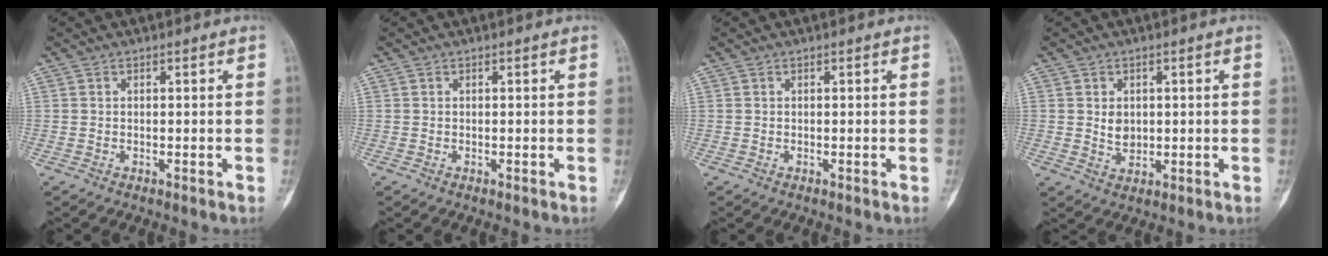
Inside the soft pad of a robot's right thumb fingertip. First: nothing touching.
{"total": 0.0}
{"total": 0.0}
{"total": 3.1, "force": [0.5, 2.4, 1.9], "torque": [-0.018, -0.006, 0.015]}